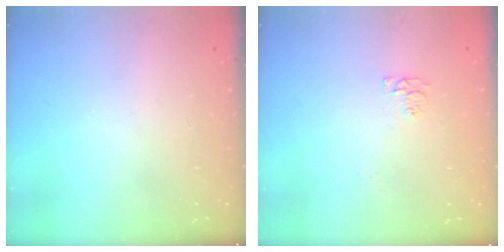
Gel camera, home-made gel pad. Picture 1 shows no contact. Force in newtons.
{"total": 4.3, "press": 4.3, "slide": 0.8}